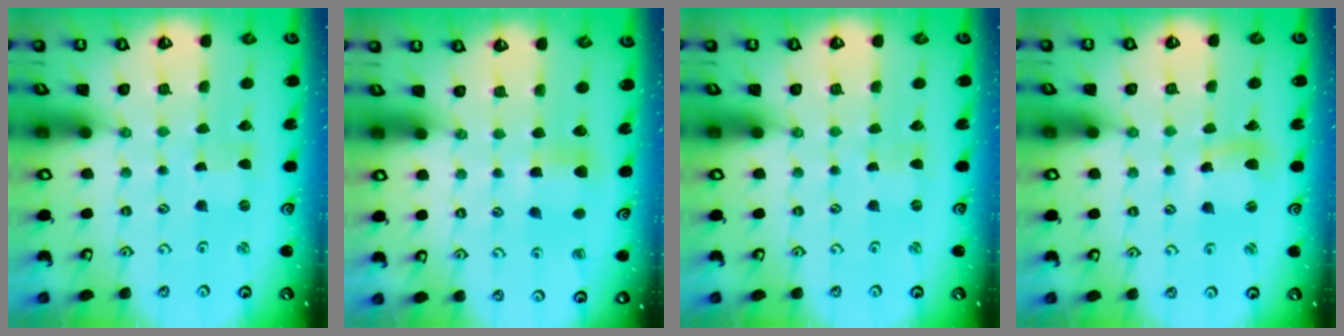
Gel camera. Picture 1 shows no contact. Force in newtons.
{"total": 6.0, "press": 6.0, "slide": 0.6}
{"total": 0.0}
{"total": 7.8, "press": 7.7, "slide": 1.3}